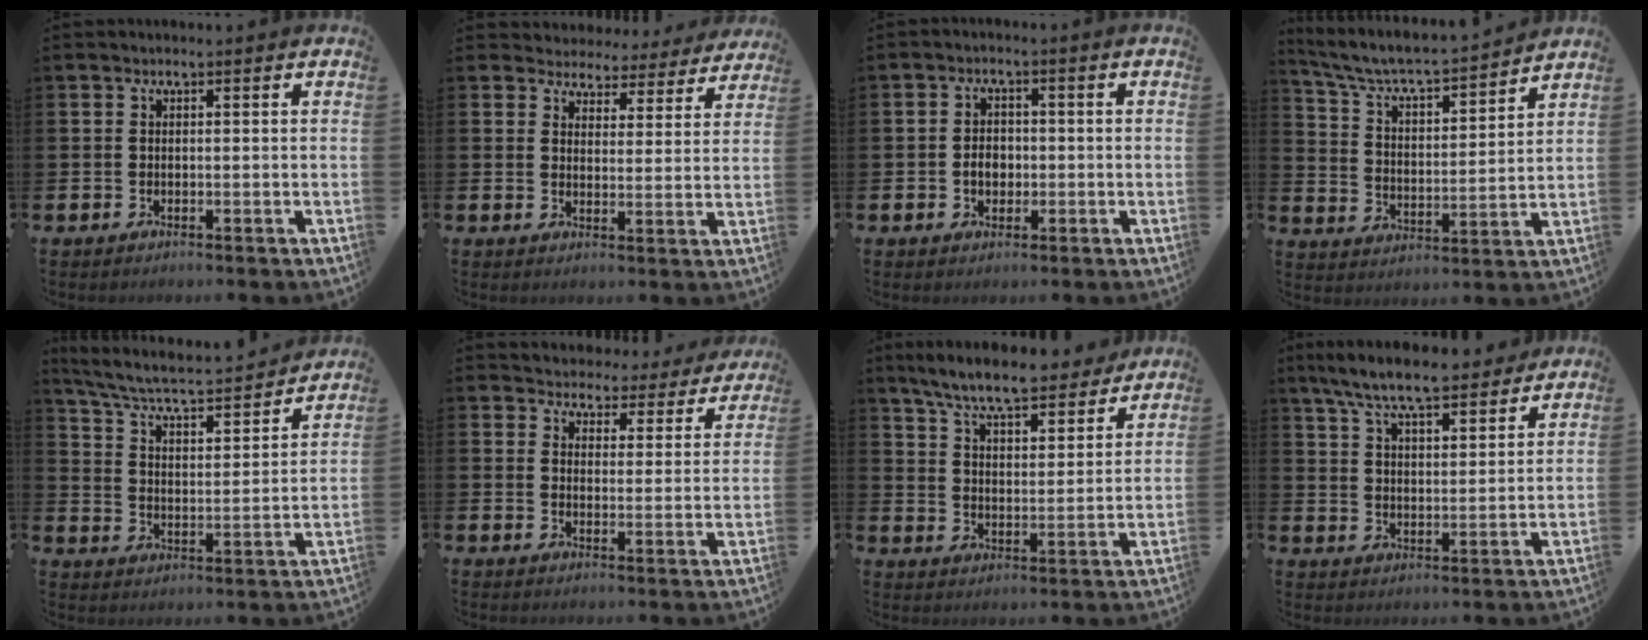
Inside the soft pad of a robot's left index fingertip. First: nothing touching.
{"total": 3.9, "force": [3.6, 1.4, 0.0], "torque": [-0.020, -0.034, 0.059]}
{"total": 2.8, "force": [-0.7, 2.1, 1.7], "torque": [-0.017, -0.002, -0.020]}
{"total": 6.7, "force": [6.3, 0.7, 2.1], "torque": [-0.076, -0.052, 0.105]}
{"total": 6.6, "force": [5.9, 1.1, 2.6], "torque": [-0.084, -0.045, 0.094]}
{"total": 3.9, "force": [3.8, 1.1, -0.2], "torque": [-0.017, -0.037, 0.061]}
{"total": 8.1, "force": [7.5, 1.0, 3.1], "torque": [-0.085, -0.046, 0.129]}
{"total": 8.4, "force": [7.8, 1.1, 3.1], "torque": [-0.093, -0.037, 0.140]}